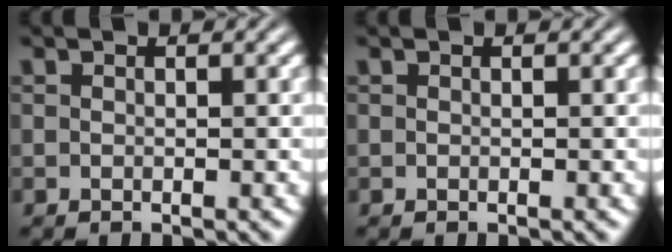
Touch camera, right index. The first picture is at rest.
{"total": 0.0}